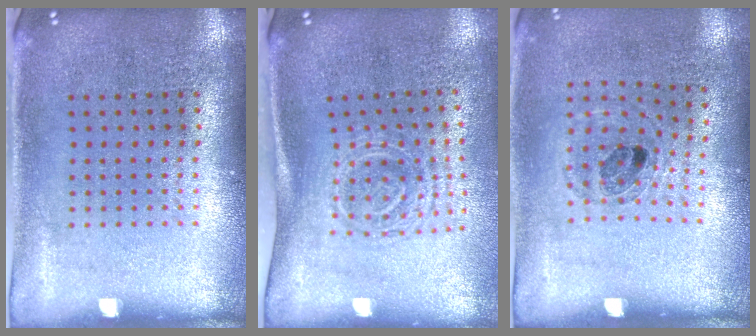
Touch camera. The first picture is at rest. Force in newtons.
{"total": 1.7, "press": 1.2, "slide": 1.2}
{"total": 0.8, "press": 0.8, "slide": 0.3}